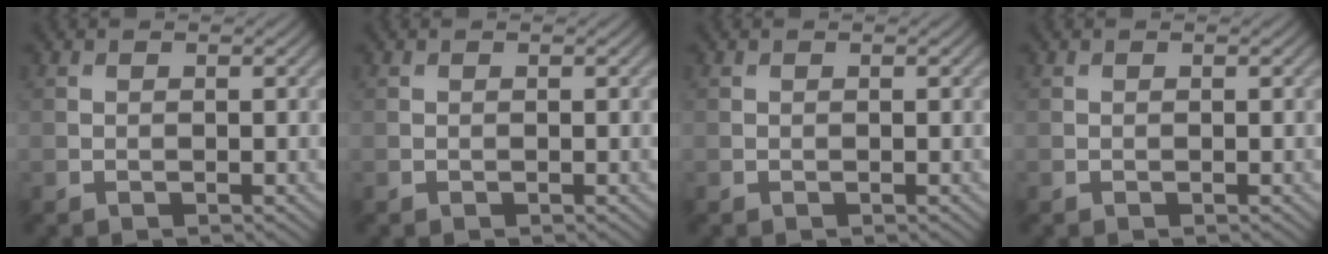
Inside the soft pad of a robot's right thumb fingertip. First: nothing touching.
{"total": 0.0}
{"total": 0.0}
{"total": 0.0}